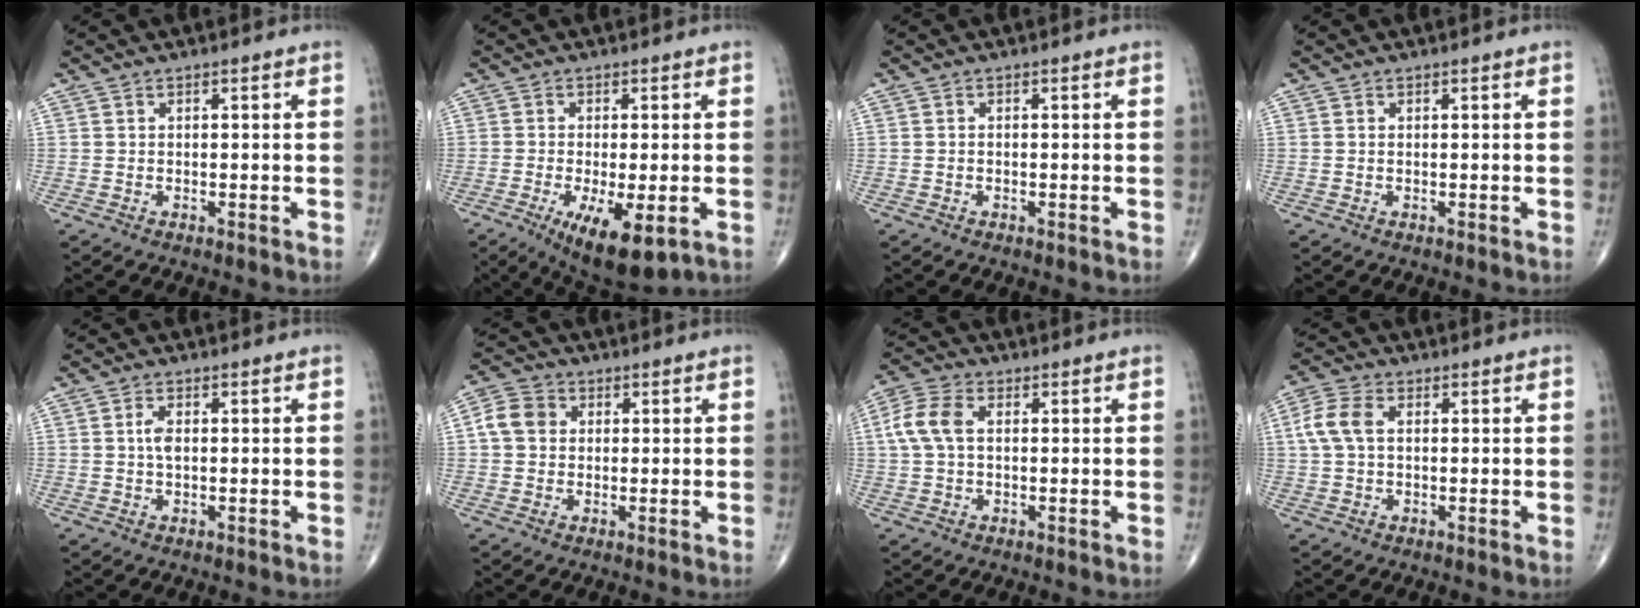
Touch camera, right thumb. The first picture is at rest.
{"total": 10.7, "force": [-4.2, 3.5, 9.2], "torque": [-0.147, -0.017, -0.059]}
{"total": 0.0}
{"total": 0.0}
{"total": 2.4, "force": [0.2, 1.2, 2.0], "torque": [-0.037, 0.002, 0.000]}
{"total": 5.7, "force": [0.8, 4.8, 3.0], "torque": [-0.049, 0.011, 0.008]}
{"total": 6.8, "force": [1.0, 4.2, 5.3], "torque": [-0.126, 0.020, 0.016]}
{"total": 6.1, "force": [1.0, 3.7, 4.7], "torque": [-0.114, 0.017, 0.016]}